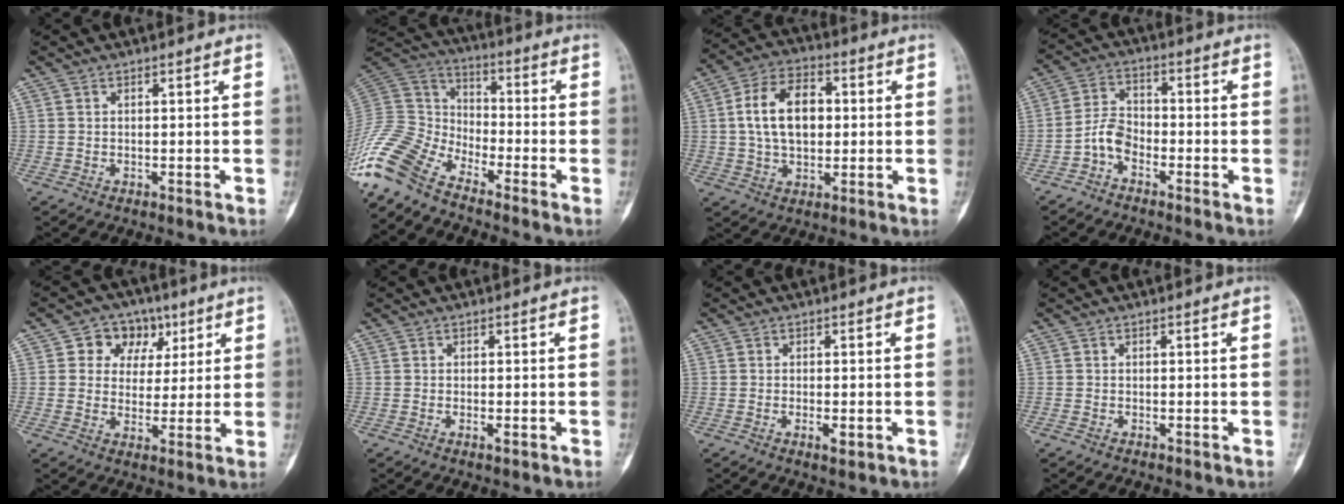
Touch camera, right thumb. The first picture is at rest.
{"total": 15.2, "force": [-11.9, 6.5, 7.0], "torque": [-0.150, 0.068, -0.245]}
{"total": 12.6, "force": [1.3, 8.0, 9.6], "torque": [-0.149, 0.015, 0.019]}
{"total": 3.6, "force": [-2.1, 2.2, 1.9], "torque": [-0.029, 0.020, -0.049]}
{"total": 9.1, "force": [3.6, 7.6, 3.6], "torque": [-0.008, -0.003, 0.052]}
{"total": 1.3, "force": [-0.5, 0.5, 1.1], "torque": [-0.016, 0.000, -0.008]}
{"total": 2.5, "force": [-0.9, 0.9, 2.1], "torque": [-0.030, -0.001, -0.012]}
{"total": 0.0}